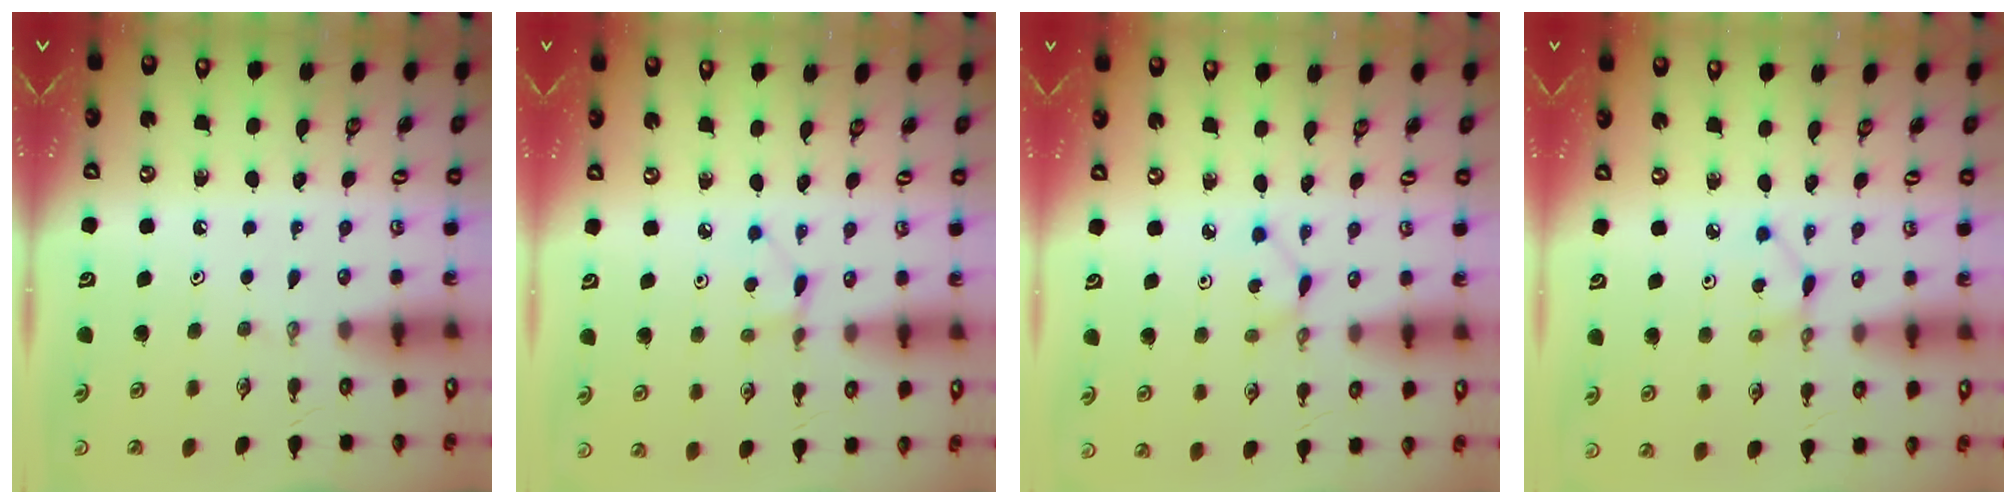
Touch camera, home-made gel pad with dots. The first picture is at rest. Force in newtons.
{"total": 2.7, "press": 2.7, "slide": 0.3}
{"total": 1.7, "press": 1.6, "slide": 0.2}
{"total": 2.3, "press": 2.3, "slide": 0.0}